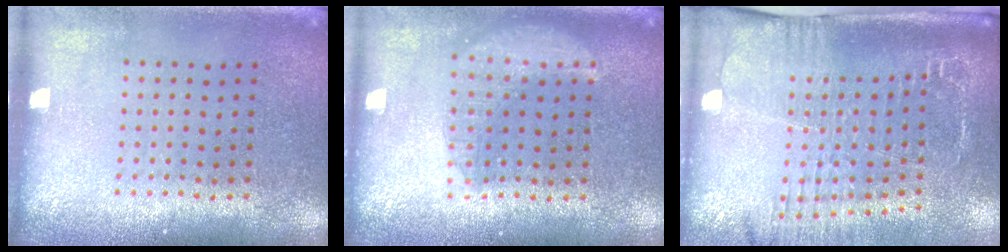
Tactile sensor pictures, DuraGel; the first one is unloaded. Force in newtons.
{"total": 1.4, "press": 1.4, "slide": 0.1}
{"total": 2.6, "press": 2.0, "slide": 1.7}